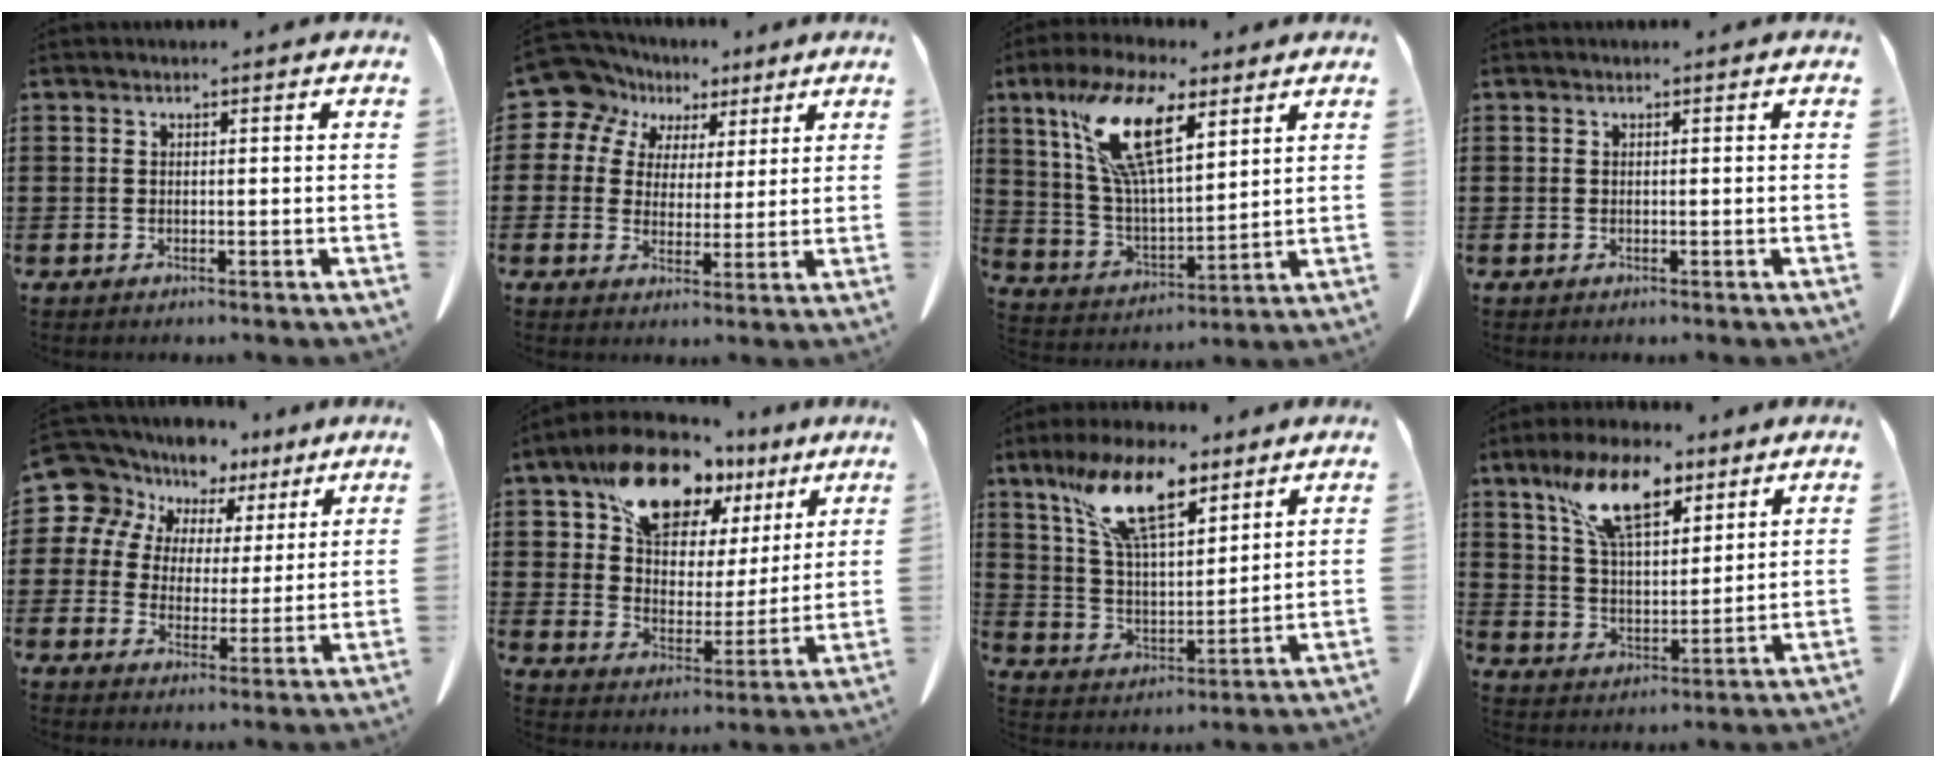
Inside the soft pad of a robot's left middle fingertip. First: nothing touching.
{"total": 8.6, "force": [5.7, 6.2, 1.7], "torque": [-0.078, -0.020, 0.108]}
{"total": 14.3, "force": [7.8, 5.2, 10.8], "torque": [-0.235, -0.008, 0.138]}
{"total": 0.0}
{"total": 8.9, "force": [6.3, 6.2, 1.4], "torque": [-0.077, -0.034, 0.116]}
{"total": 14.3, "force": [11.1, 6.7, 6.1], "torque": [-0.146, -0.049, 0.204]}
{"total": 13.4, "force": [8.7, 4.8, 9.0], "torque": [-0.201, -0.014, 0.158]}
{"total": 11.9, "force": [7.7, 4.7, 7.7], "torque": [-0.160, -0.009, 0.142]}